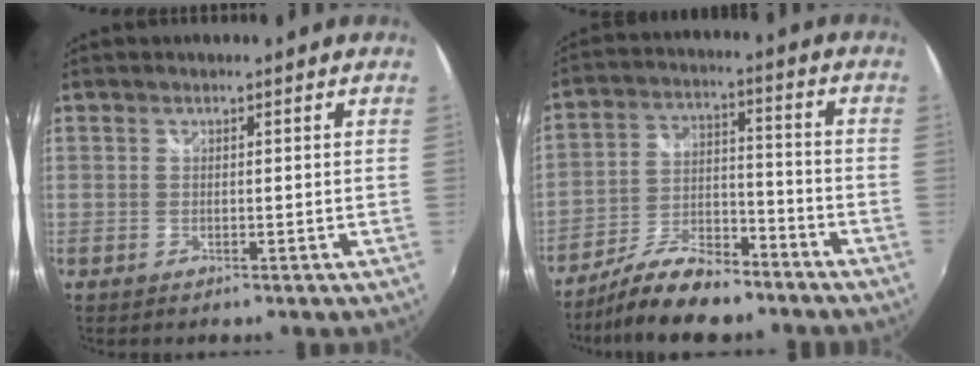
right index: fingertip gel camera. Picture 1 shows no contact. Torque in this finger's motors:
{"motor_torque": [0.01, -0.15, -0.01, -0.11]}